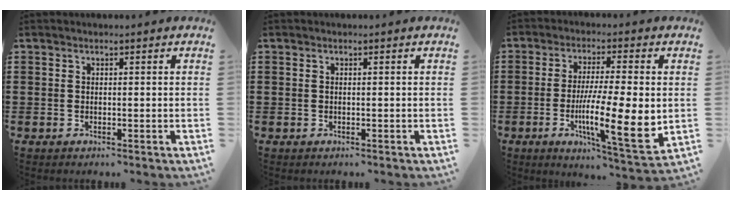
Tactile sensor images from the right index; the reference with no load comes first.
{"total": 0.0}
{"total": 12.6, "force": [-1.7, 2.2, 12.3], "torque": [-0.212, -0.021, -0.031]}